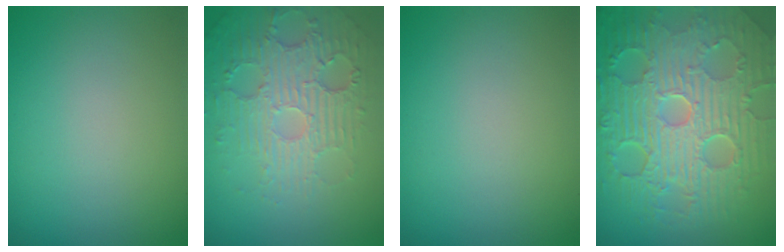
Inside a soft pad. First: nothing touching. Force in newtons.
{"total": 4.3, "press": 3.8, "slide": 2.1}
{"total": 0.0}
{"total": 11.2, "press": 7.4, "slide": 8.5}